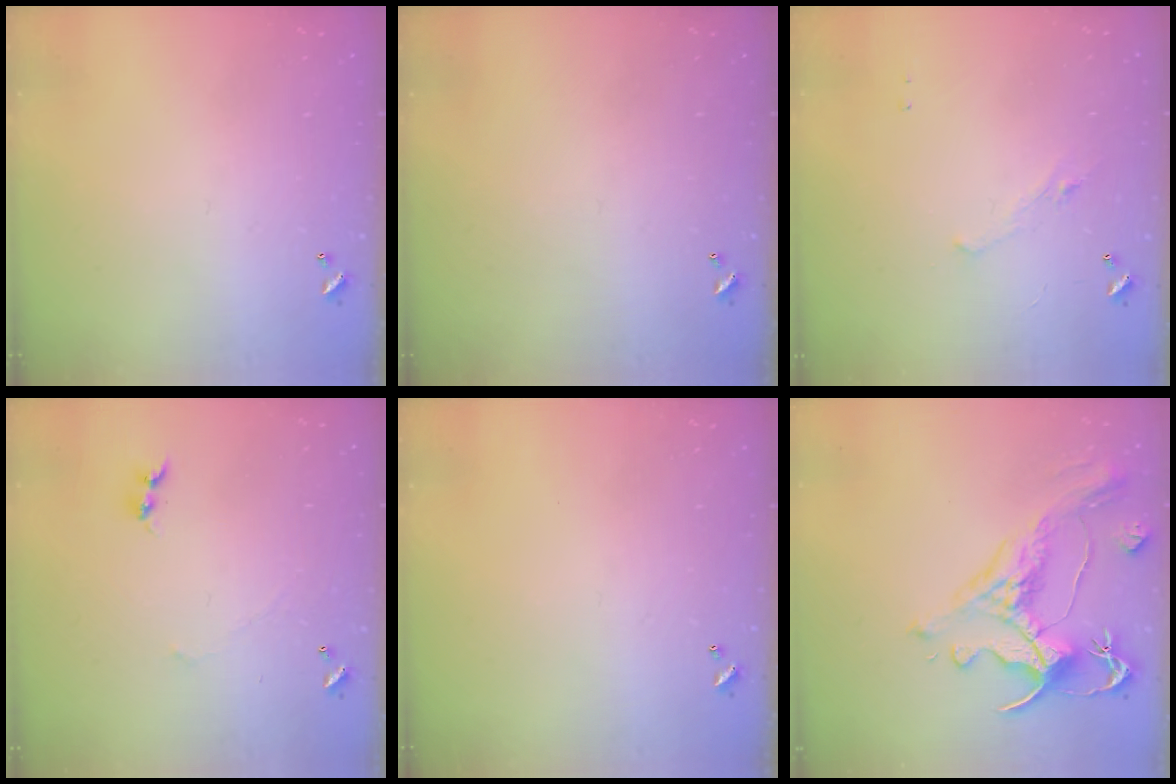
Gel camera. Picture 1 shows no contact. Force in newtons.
{"total": 0.0}
{"total": 1.3, "press": 1.2, "slide": 0.6}
{"total": 1.4, "press": 1.3, "slide": 0.4}
{"total": 0.0}
{"total": 1.7, "press": 0.9, "slide": 1.5}